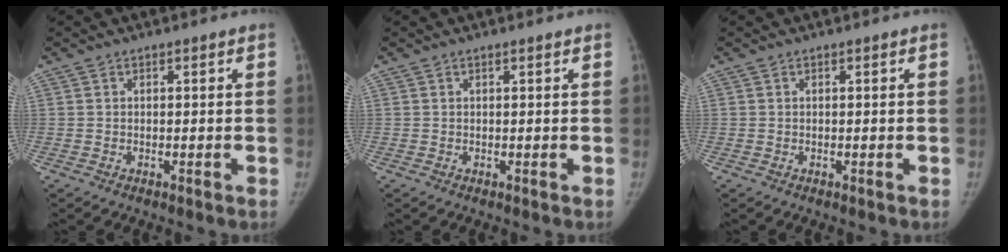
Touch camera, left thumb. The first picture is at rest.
{"total": 0.5, "force": [0.4, 0.1, 0.3], "torque": [-0.007, -0.001, 0.006]}
{"total": 0.0}